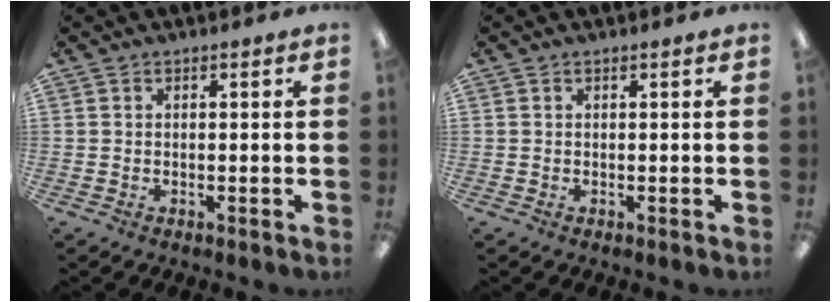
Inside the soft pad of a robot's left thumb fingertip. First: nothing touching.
{"total": 0.0}